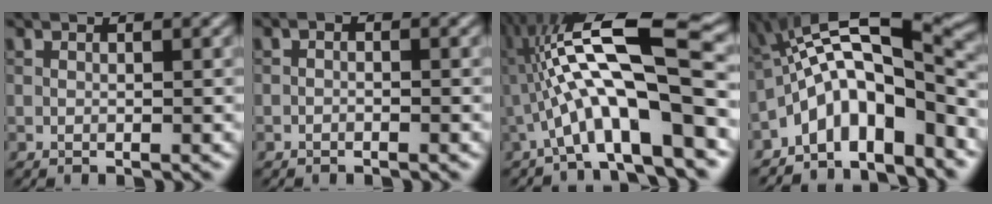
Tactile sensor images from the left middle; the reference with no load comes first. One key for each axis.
{"total": 0.6, "fx": -0.4, "fy": 0.3, "fz": 0.3, "tx": -0.005, "ty": 0.000, "tz": -0.009}
{"total": 12.1, "fx": -1.5, "fy": 2.6, "fz": 11.8, "tx": -0.210, "ty": 0.035, "tz": -0.026}
{"total": 10.3, "fx": -3.9, "fy": 3.9, "fz": 8.7, "tx": -0.123, "ty": 0.027, "tz": -0.074}